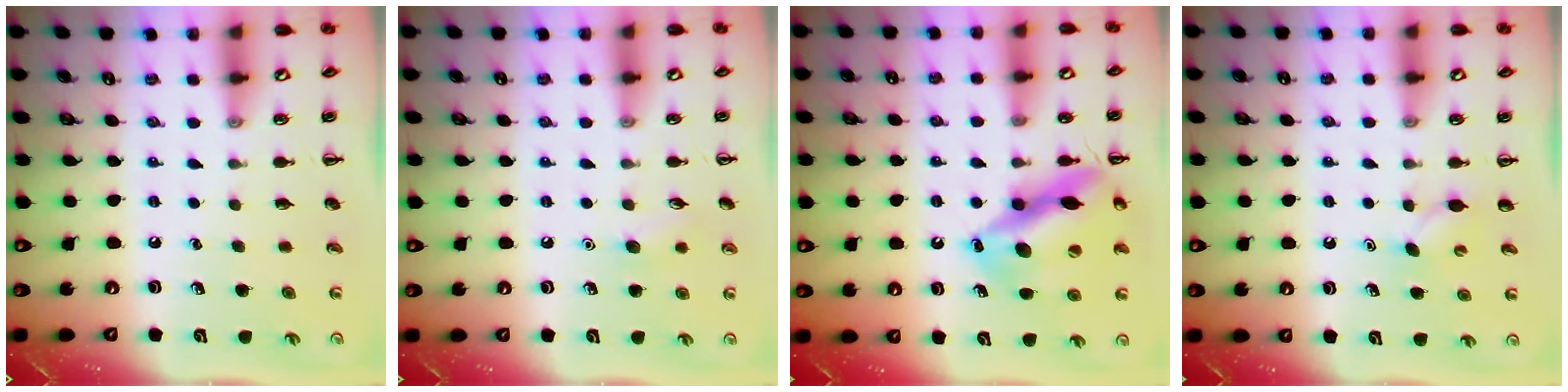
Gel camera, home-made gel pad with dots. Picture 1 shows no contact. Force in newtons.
{"total": 5.8, "press": 5.6, "slide": 1.5}
{"total": 16.5, "press": 16.3, "slide": 2.4}
{"total": 4.2, "press": 4.0, "slide": 1.2}